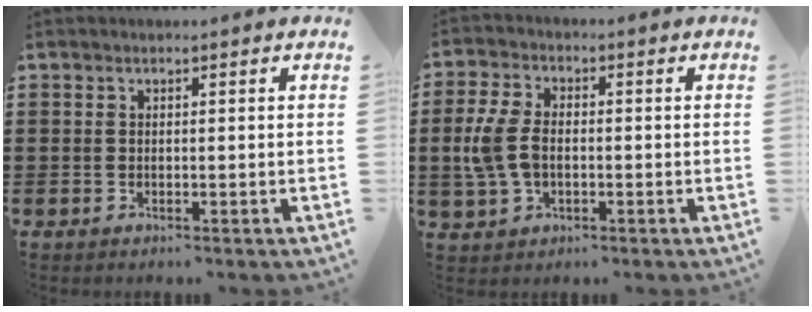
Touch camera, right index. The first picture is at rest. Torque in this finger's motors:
{"motor_torque": [1.59, -0.13, 0.86, 0.12]}